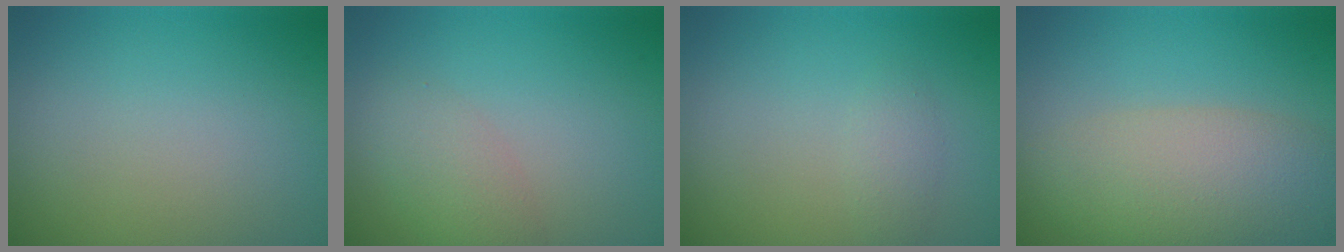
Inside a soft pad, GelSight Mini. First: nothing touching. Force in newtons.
{"total": 2.6, "press": 2.6, "slide": 0.1}
{"total": 1.1, "press": 1.1, "slide": 0.0}
{"total": 6.8, "press": 6.8, "slide": 0.5}